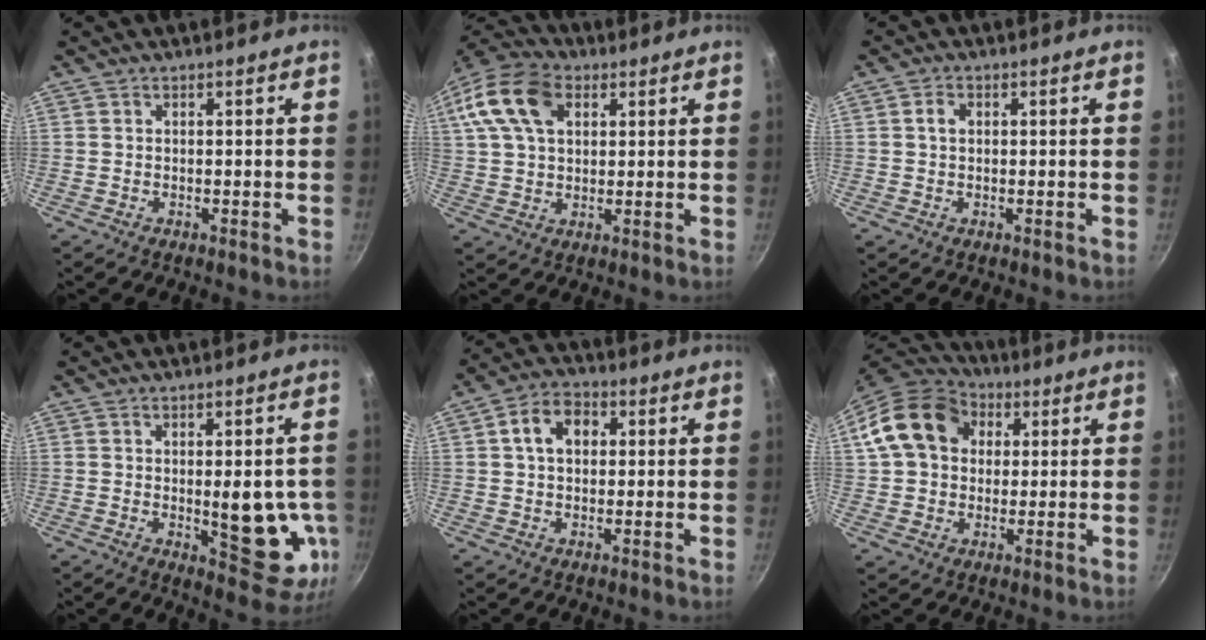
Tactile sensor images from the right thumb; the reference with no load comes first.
{"total": 17.6, "force": [6.2, 11.7, 11.5], "torque": [-0.234, 0.023, 0.102]}
{"total": 1.9, "force": [0.3, 1.4, 1.2], "torque": [-0.018, 0.004, 0.004]}
{"total": 14.2, "force": [-1.3, 5.7, 12.9], "torque": [-0.129, -0.021, -0.010]}
{"total": 7.5, "force": [1.5, 5.5, 4.9], "torque": [-0.060, 0.013, 0.015]}
{"total": 16.3, "force": [4.1, 12.8, 9.2], "torque": [-0.151, 0.026, 0.058]}